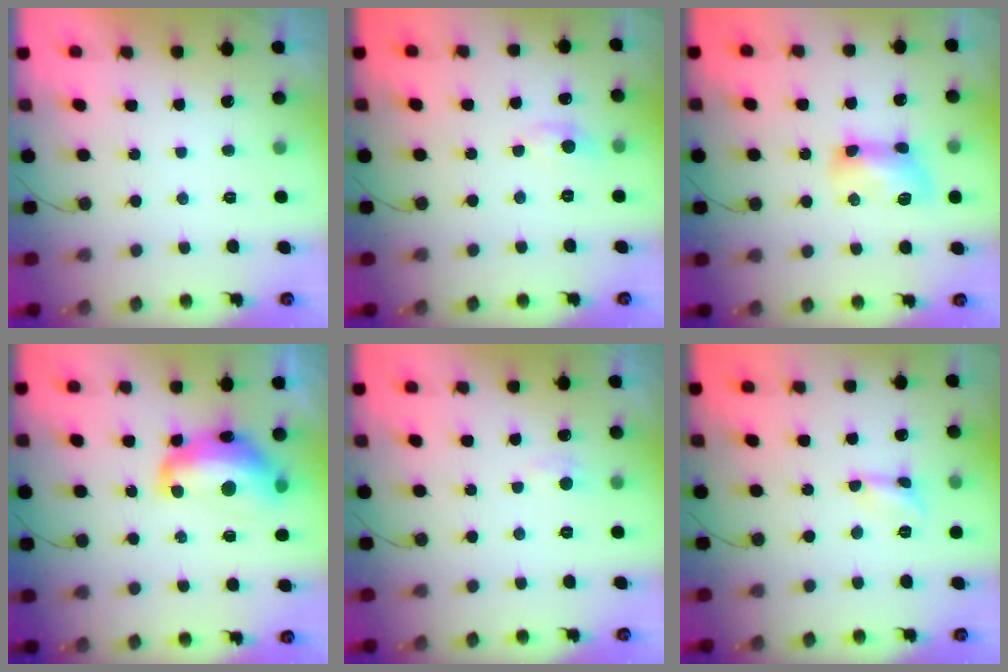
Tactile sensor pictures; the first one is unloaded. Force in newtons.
{"total": 4.0, "press": 4.0, "slide": 0.5}
{"total": 9.7, "press": 9.7, "slide": 0.8}
{"total": 14.6, "press": 14.5, "slide": 1.6}
{"total": 2.8, "press": 2.7, "slide": 0.4}
{"total": 2.8, "press": 2.7, "slide": 0.3}